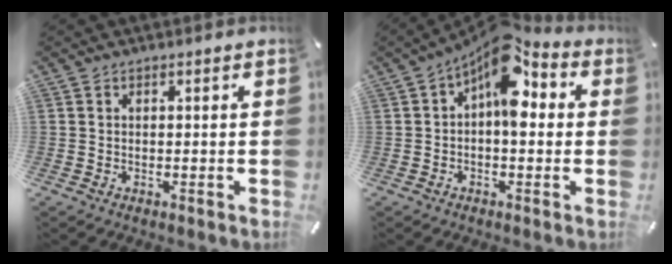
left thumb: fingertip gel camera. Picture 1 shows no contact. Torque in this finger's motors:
{"motor_torque": [0.77, 1.21, 2.29, -0.47, 0.22]}